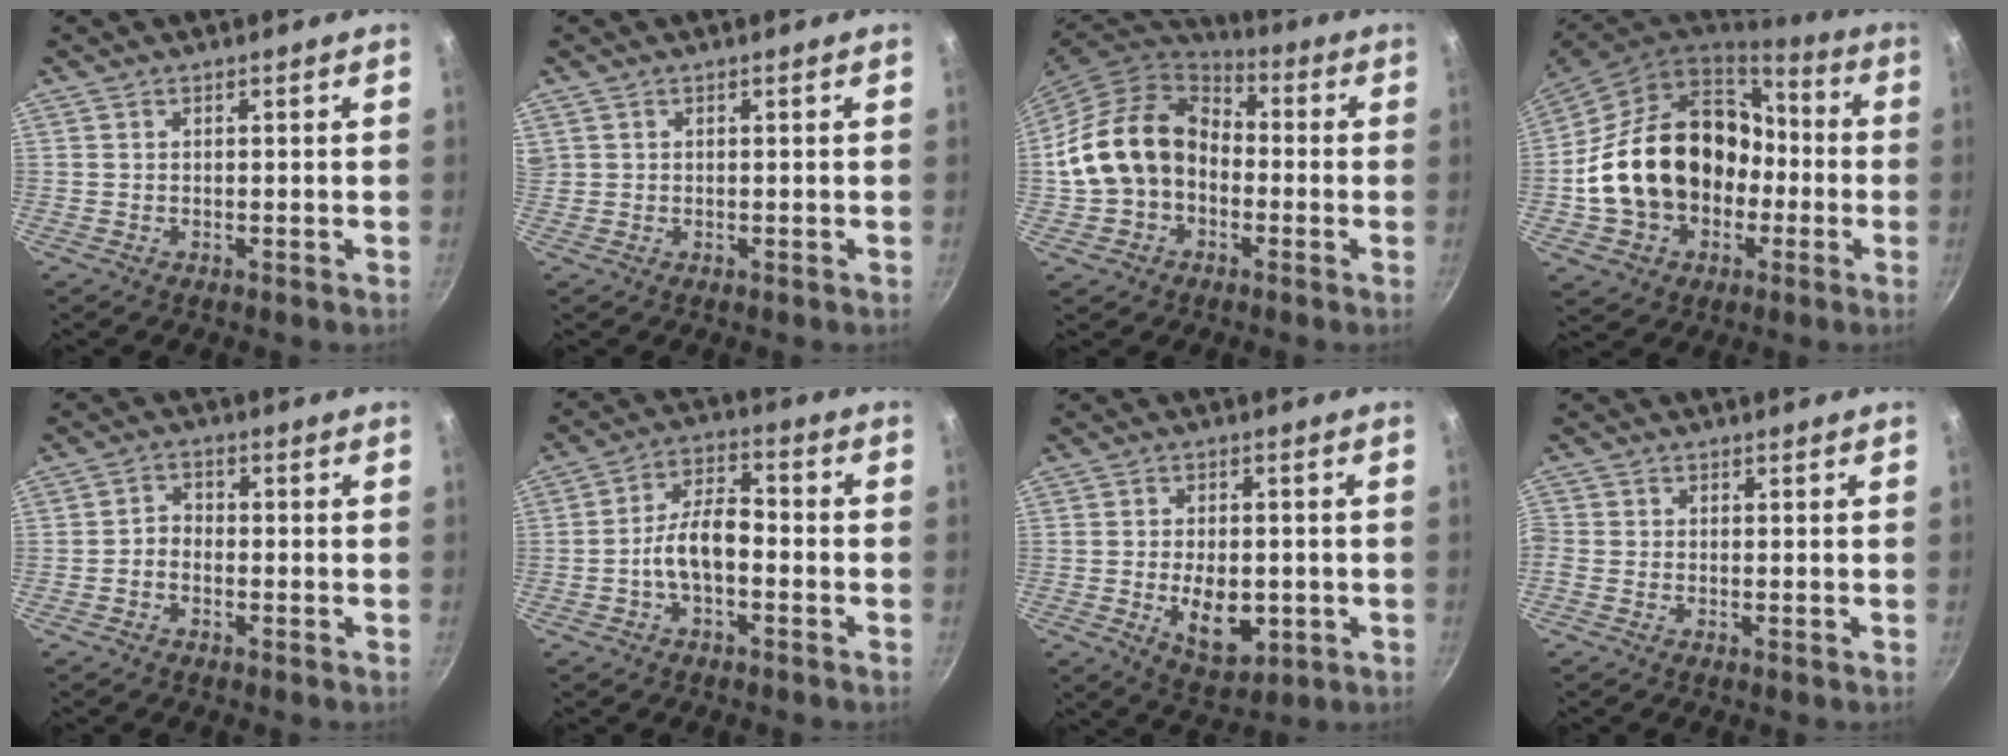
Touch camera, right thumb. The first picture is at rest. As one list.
[{"total": 0.8, "force": [0.4, 0.7, 0.2], "torque": [-0.004, 0.006, 0.009]}, {"total": 17.6, "force": [-1.4, 13.7, 11.0], "torque": [-0.179, 0.050, -0.032]}, {"total": 23.7, "force": [-2.5, 18.4, 14.8], "torque": [-0.236, 0.062, -0.022]}, {"total": 2.8, "force": [-1.2, 2.1, 1.5], "torque": [-0.019, 0.022, -0.028]}, {"total": 8.5, "force": [-2.4, 4.4, 6.8], "torque": [-0.109, 0.043, -0.049]}, {"total": 10.1, "force": [-2.0, 6.1, 7.8], "torque": [-0.098, -0.002, -0.018]}, {"total": 1.5, "force": [-0.7, 1.2, 0.6], "torque": [-0.016, 0.002, -0.020]}]